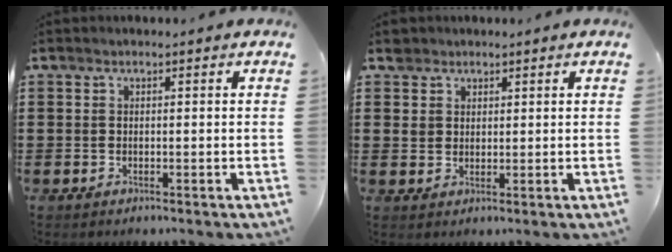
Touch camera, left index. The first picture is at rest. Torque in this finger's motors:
{"motor_torque": [0.40, -0.35, 0.17, 0.02]}